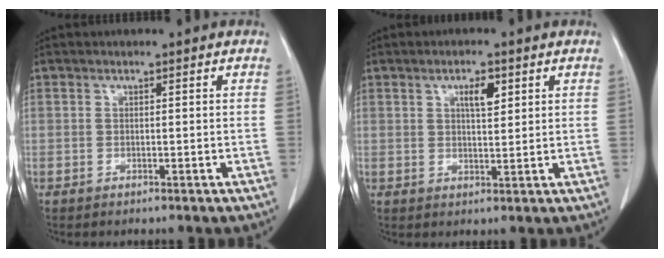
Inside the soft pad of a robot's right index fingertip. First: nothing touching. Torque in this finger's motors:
{"motor_torque": [0.37, 0.05, 0.14, 0.05]}